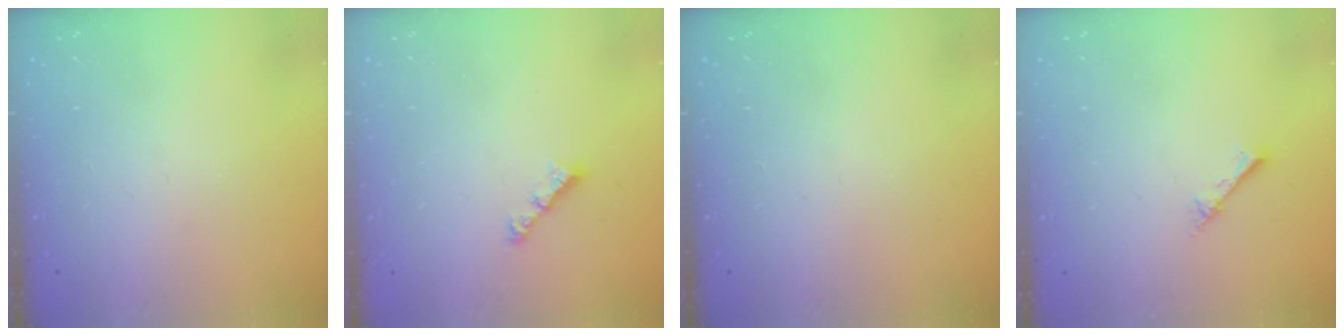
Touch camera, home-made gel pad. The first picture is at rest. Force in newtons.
{"total": 3.8, "press": 3.8, "slide": 0.2}
{"total": 0.0}
{"total": 2.3, "press": 2.3, "slide": 0.3}